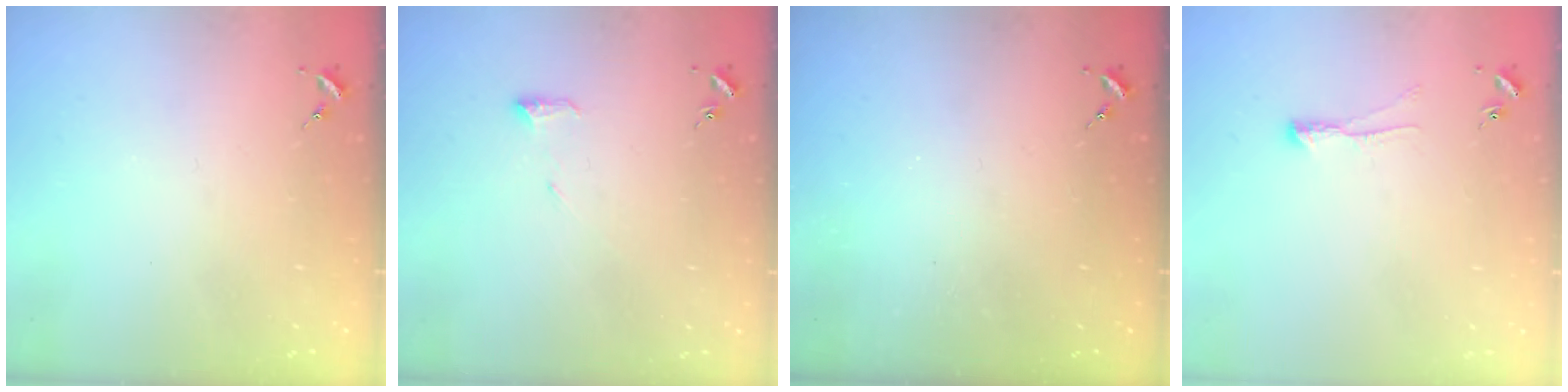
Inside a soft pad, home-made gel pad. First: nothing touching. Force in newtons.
{"total": 6.6, "press": 6.5, "slide": 1.3}
{"total": 0.0}
{"total": 5.6, "press": 5.6, "slide": 0.8}